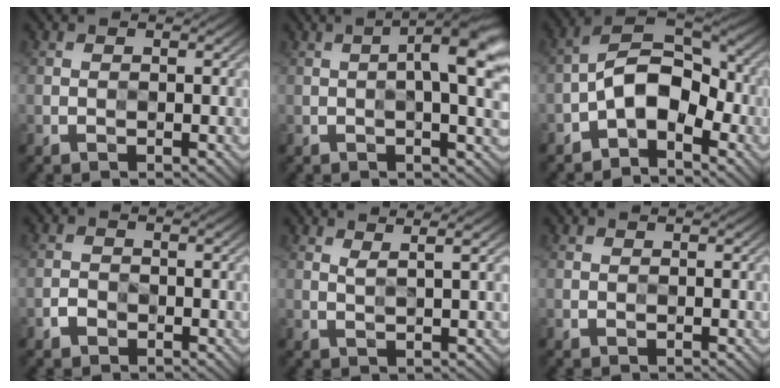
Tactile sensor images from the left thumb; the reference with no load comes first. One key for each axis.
{"total": 6.9, "fx": 1.1, "fy": 1.3, "fz": 6.7, "tx": -0.093, "ty": 0.011, "tz": 0.012}
{"total": 8.3, "fx": -3.4, "fy": 4.6, "fz": 6.1, "tx": -0.099, "ty": 0.011, "tz": -0.083}
{"total": 1.2, "fx": -0.9, "fy": 0.7, "fz": 0.2, "tx": -0.002, "ty": -0.001, "tz": -0.023}
{"total": 2.7, "fx": 1.8, "fy": 0.3, "fz": 2.0, "tx": -0.027, "ty": 0.007, "tz": 0.019}
{"total": 0.0}